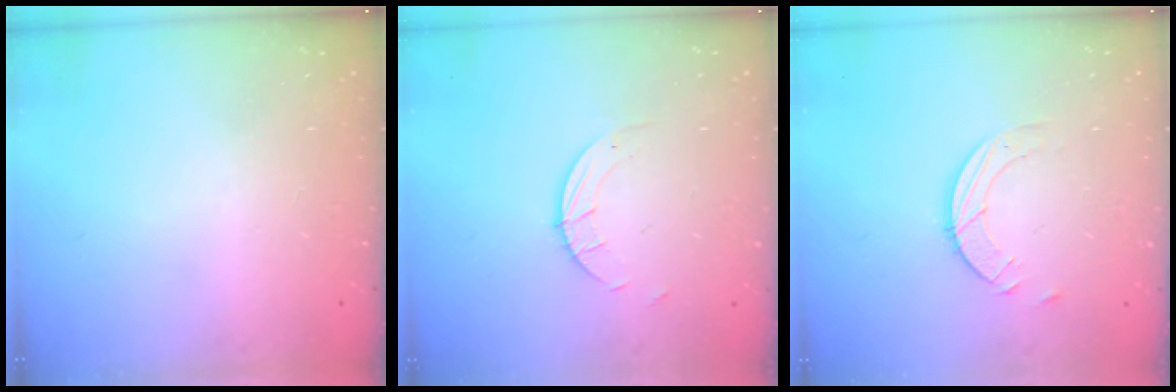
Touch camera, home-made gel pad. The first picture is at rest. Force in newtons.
{"total": 1.5, "press": 1.5, "slide": 0.1}
{"total": 3.4, "press": 3.4, "slide": 0.3}